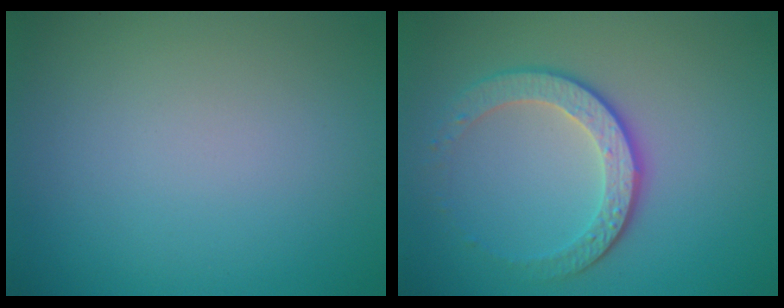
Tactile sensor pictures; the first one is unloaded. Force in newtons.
{"total": 4.0, "press": 3.1, "slide": 2.5}